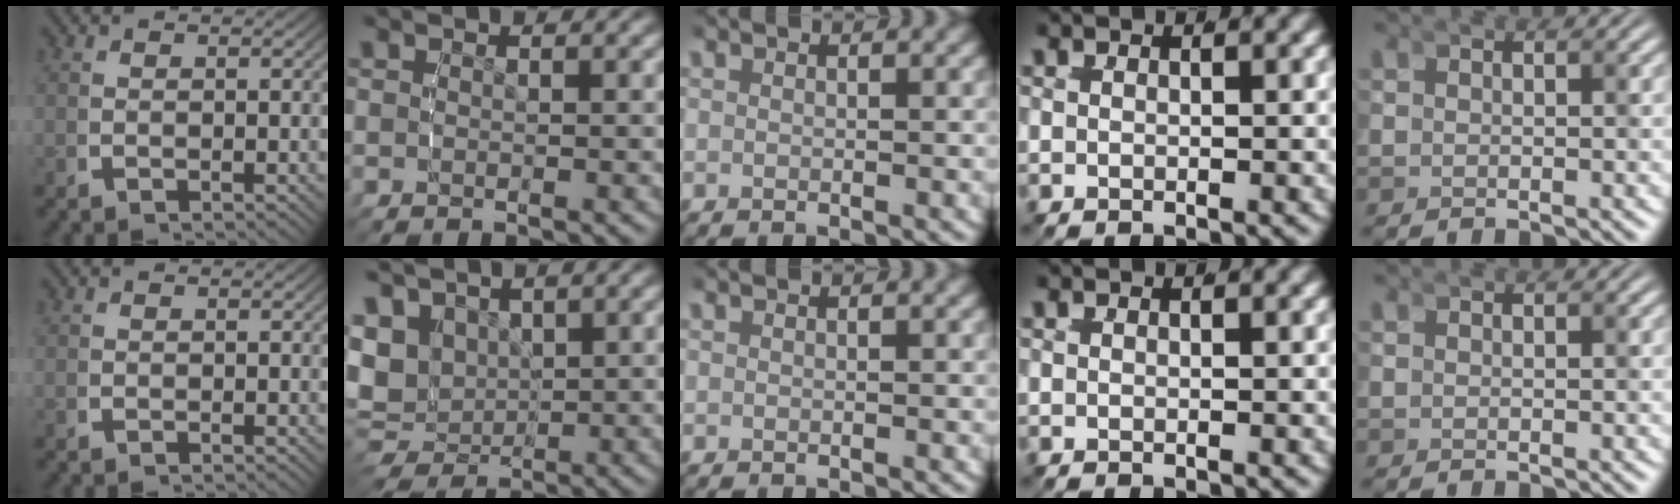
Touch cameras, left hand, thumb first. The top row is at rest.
{"index": {"total": 7.6, "force": [1.3, 6.7, 3.3], "torque": [-0.097, -0.031, 0.036]}}